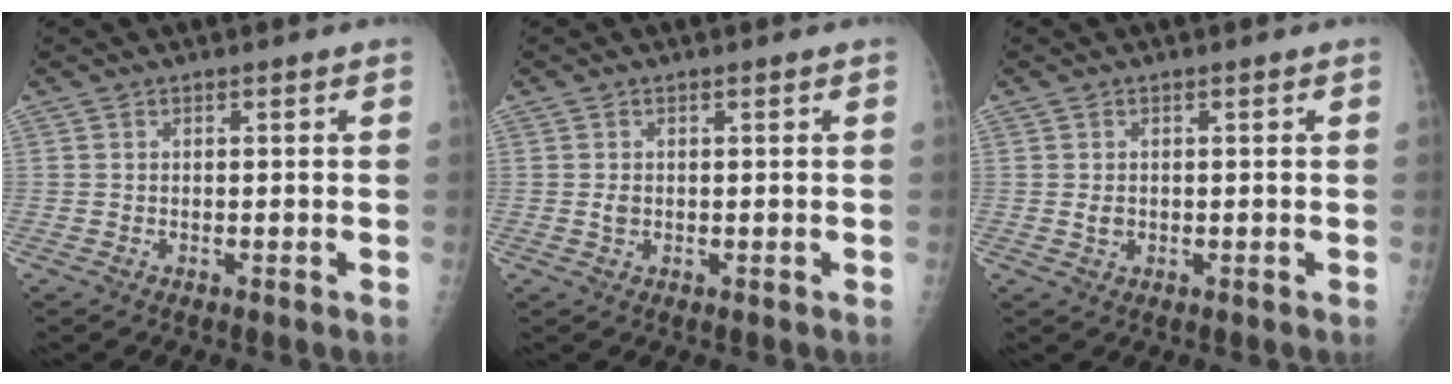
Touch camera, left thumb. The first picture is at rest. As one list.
[{"total": 1.3, "force": [0.1, 1.0, 0.8], "torque": [-0.013, 0.000, 0.005]}, {"total": 1.5, "force": [0.1, 1.1, 0.9], "torque": [-0.012, -0.001, 0.005]}]